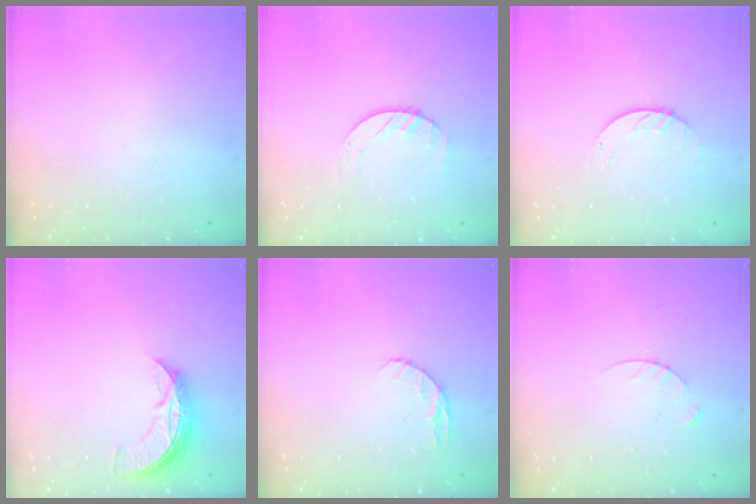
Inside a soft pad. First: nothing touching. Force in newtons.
{"total": 2.1, "press": 2.0, "slide": 0.3}
{"total": 1.2, "press": 1.2, "slide": 0.2}
{"total": 8.2, "press": 8.1, "slide": 0.3}
{"total": 5.8, "press": 5.7, "slide": 0.8}
{"total": 3.3, "press": 3.3, "slide": 0.4}